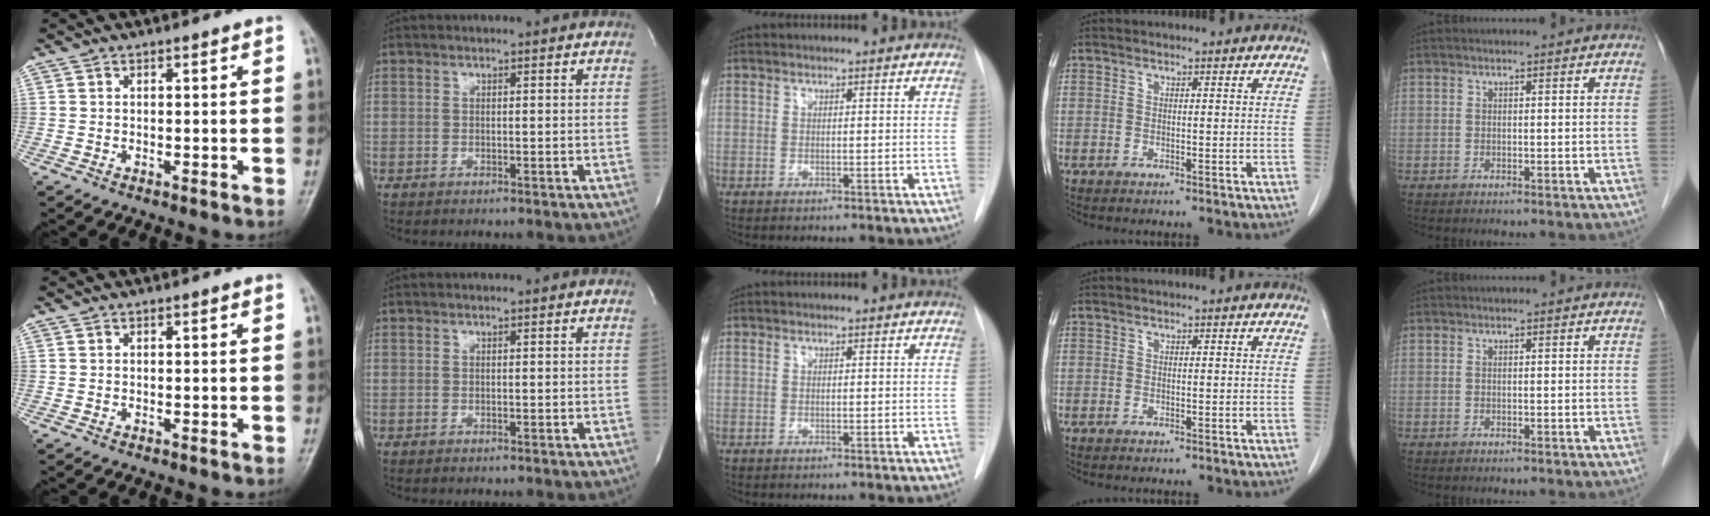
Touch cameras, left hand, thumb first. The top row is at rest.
{}